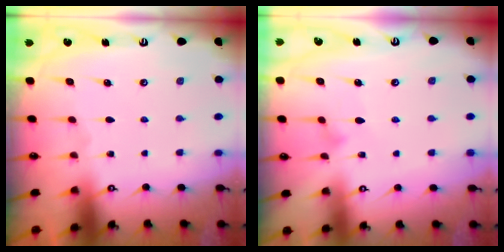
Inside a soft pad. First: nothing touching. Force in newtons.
{"total": 6.0, "press": 6.0, "slide": 0.4}